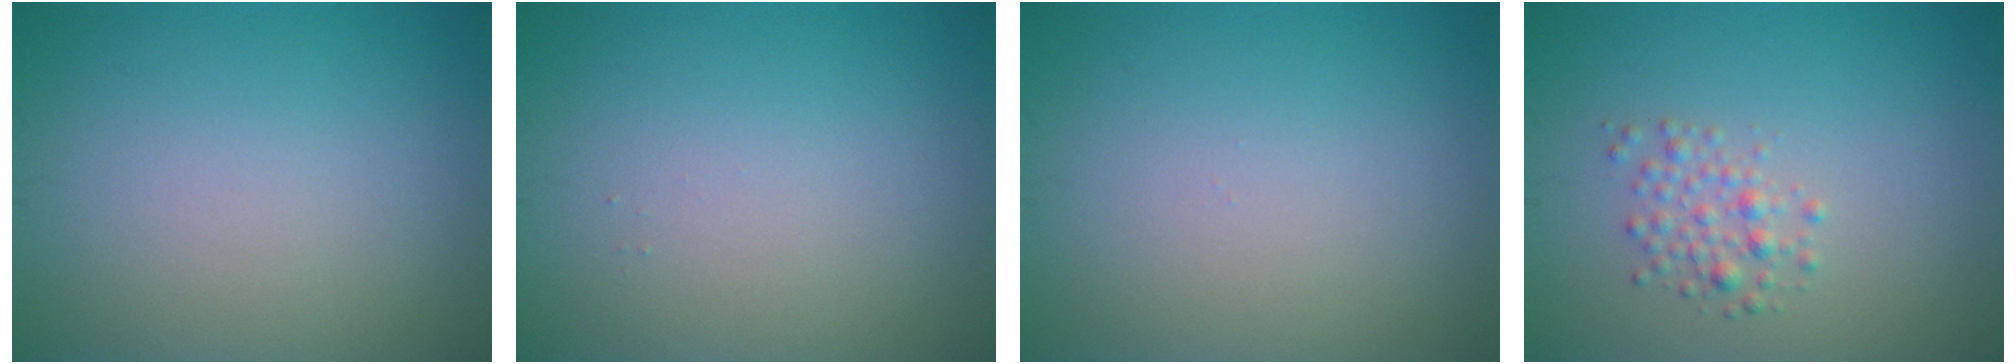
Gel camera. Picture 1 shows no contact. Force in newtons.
{"total": 0.0}
{"total": 0.0}
{"total": 1.9, "press": 1.9, "slide": 0.1}